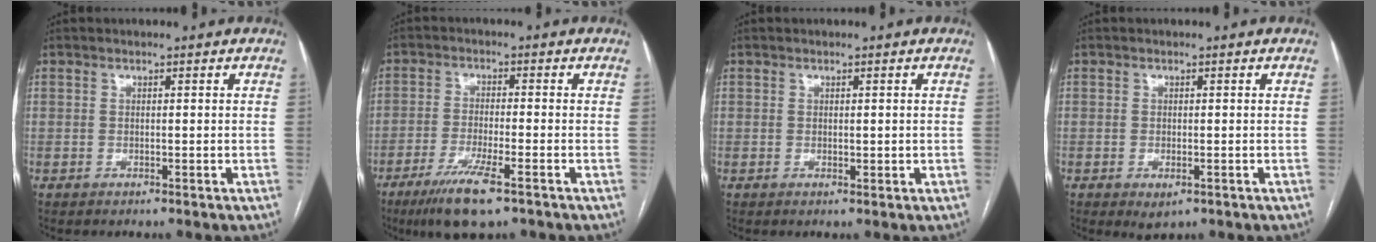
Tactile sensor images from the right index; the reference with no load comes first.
{"total": 8.4, "force": [-5.2, 0.9, 6.5], "torque": [-0.123, -0.020, -0.090]}
{"total": 0.9, "force": [0.1, 0.5, 0.7], "torque": [-0.009, -0.001, 0.005]}
{"total": 2.3, "force": [-1.1, 1.1, 1.8], "torque": [-0.024, -0.003, -0.007]}